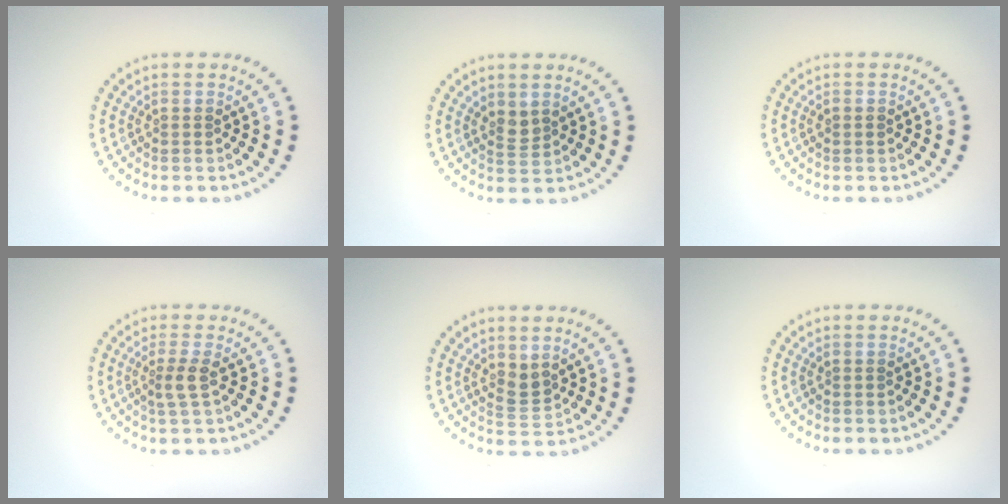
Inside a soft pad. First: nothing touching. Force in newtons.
{"total": 1.5, "press": 1.1, "slide": 0.9}
{"total": 0.7, "press": 0.7, "slide": 0.1}
{"total": 1.8, "press": 1.5, "slide": 1.1}
{"total": 1.7, "press": 1.3, "slide": 1.1}
{"total": 0.0}